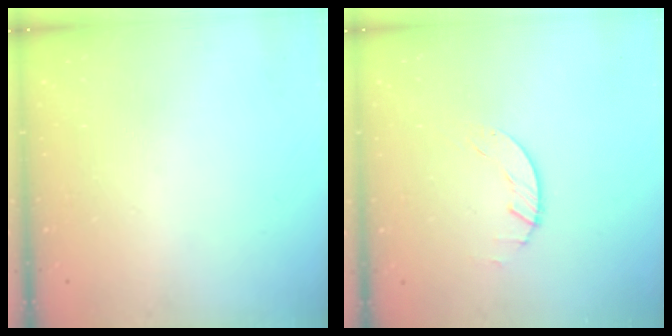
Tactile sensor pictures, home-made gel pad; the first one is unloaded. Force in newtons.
{"total": 1.5, "press": 1.4, "slide": 0.1}